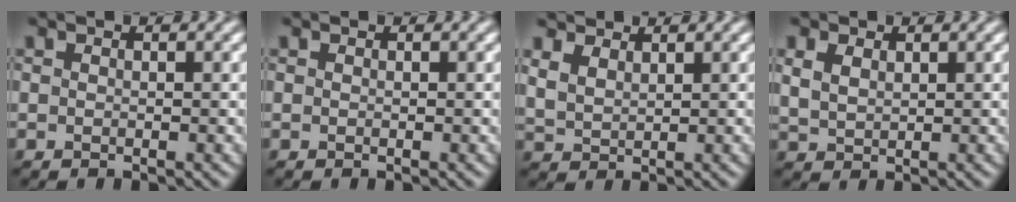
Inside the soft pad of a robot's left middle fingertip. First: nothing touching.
{"total": 0.0}
{"total": 3.4, "force": [2.7, 1.7, 1.3], "torque": [-0.040, 0.003, 0.057]}
{"total": 2.0, "force": [1.1, 1.3, 1.1], "torque": [-0.030, -0.002, 0.027]}